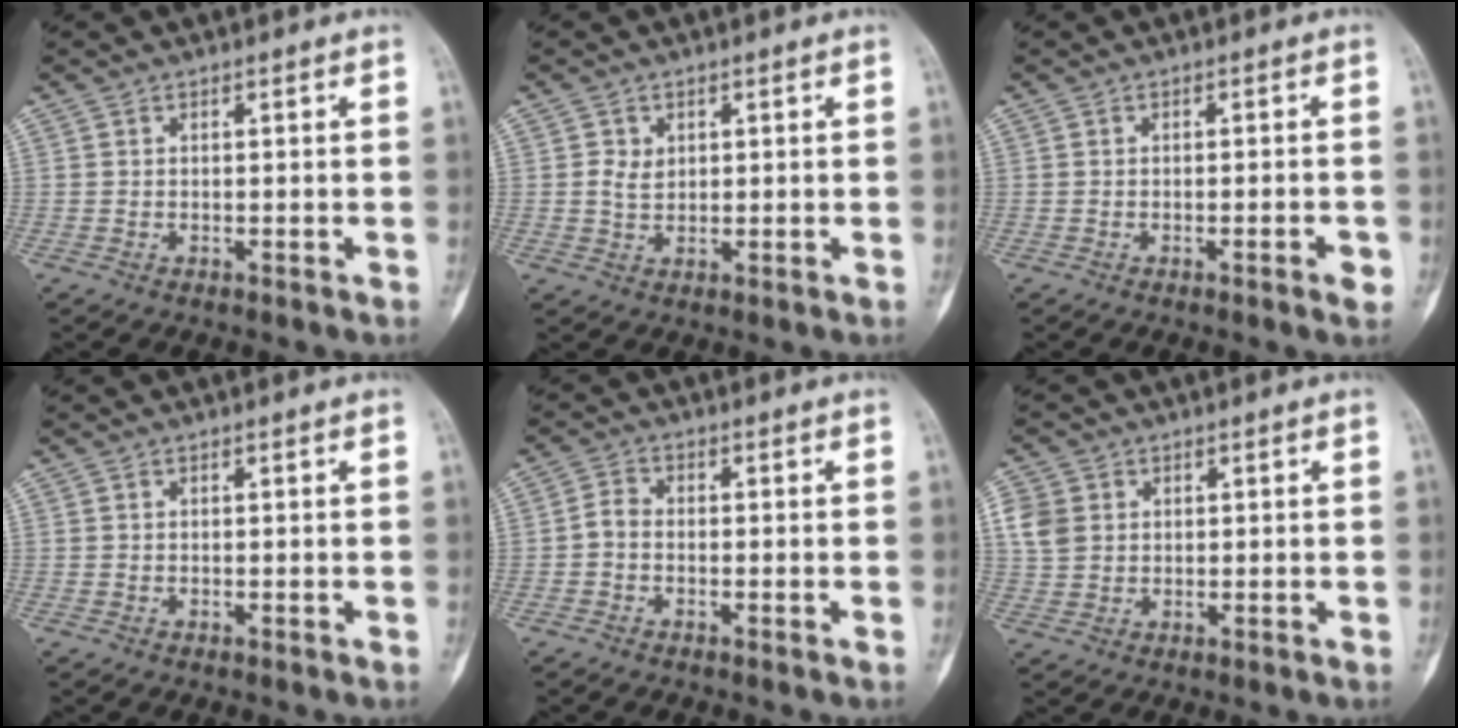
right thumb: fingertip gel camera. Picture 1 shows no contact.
{"total": 2.6, "force": [0.7, 2.1, 1.4], "torque": [-0.015, -0.003, 0.015]}
{"total": 2.6, "force": [-1.1, 0.5, 2.3], "torque": [-0.032, 0.003, -0.014]}
{"total": 0.0}
{"total": 2.5, "force": [-0.8, 1.7, 1.7], "torque": [-0.030, 0.011, -0.025]}
{"total": 5.5, "force": [1.4, 4.6, 2.7], "torque": [-0.046, 0.003, 0.028]}